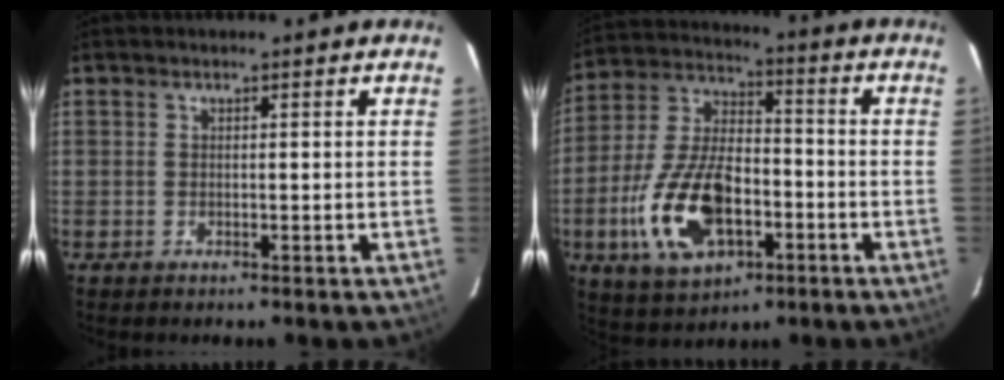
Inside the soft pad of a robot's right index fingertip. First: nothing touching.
{"total": 17.6, "force": [-6.0, 9.1, 13.8], "torque": [-0.297, -0.001, -0.100]}